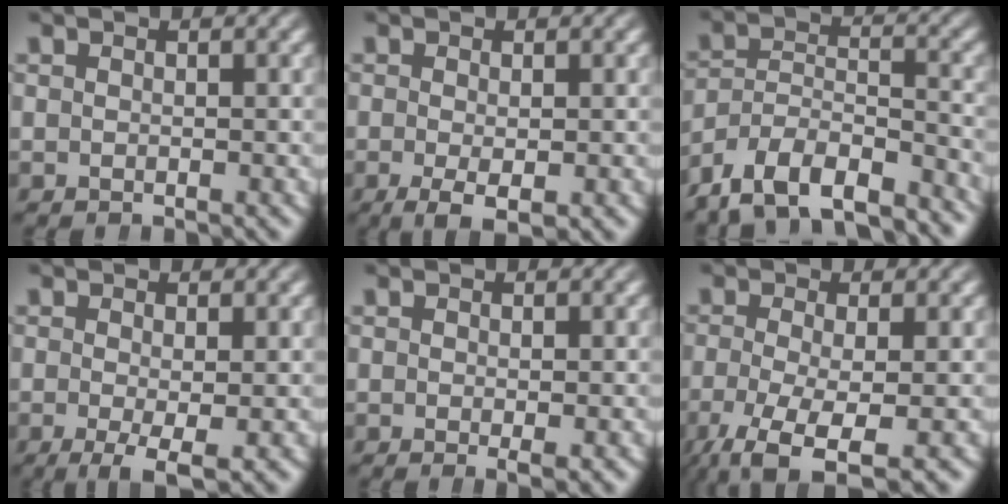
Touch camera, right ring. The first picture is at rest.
{"total": 3.7, "force": [-2.0, 1.5, 2.7], "torque": [-0.053, -0.022, -0.022]}
{"total": 9.5, "force": [-7.1, 5.5, 3.2], "torque": [-0.082, -0.045, -0.114]}
{"total": 4.3, "force": [-2.7, 1.4, 3.1], "torque": [-0.059, -0.033, -0.028]}
{"total": 1.3, "force": [-0.3, 0.2, 1.2], "torque": [-0.016, -0.008, -0.002]}
{"total": 8.4, "force": [-5.9, 3.3, 4.8], "torque": [-0.121, -0.062, -0.069]}